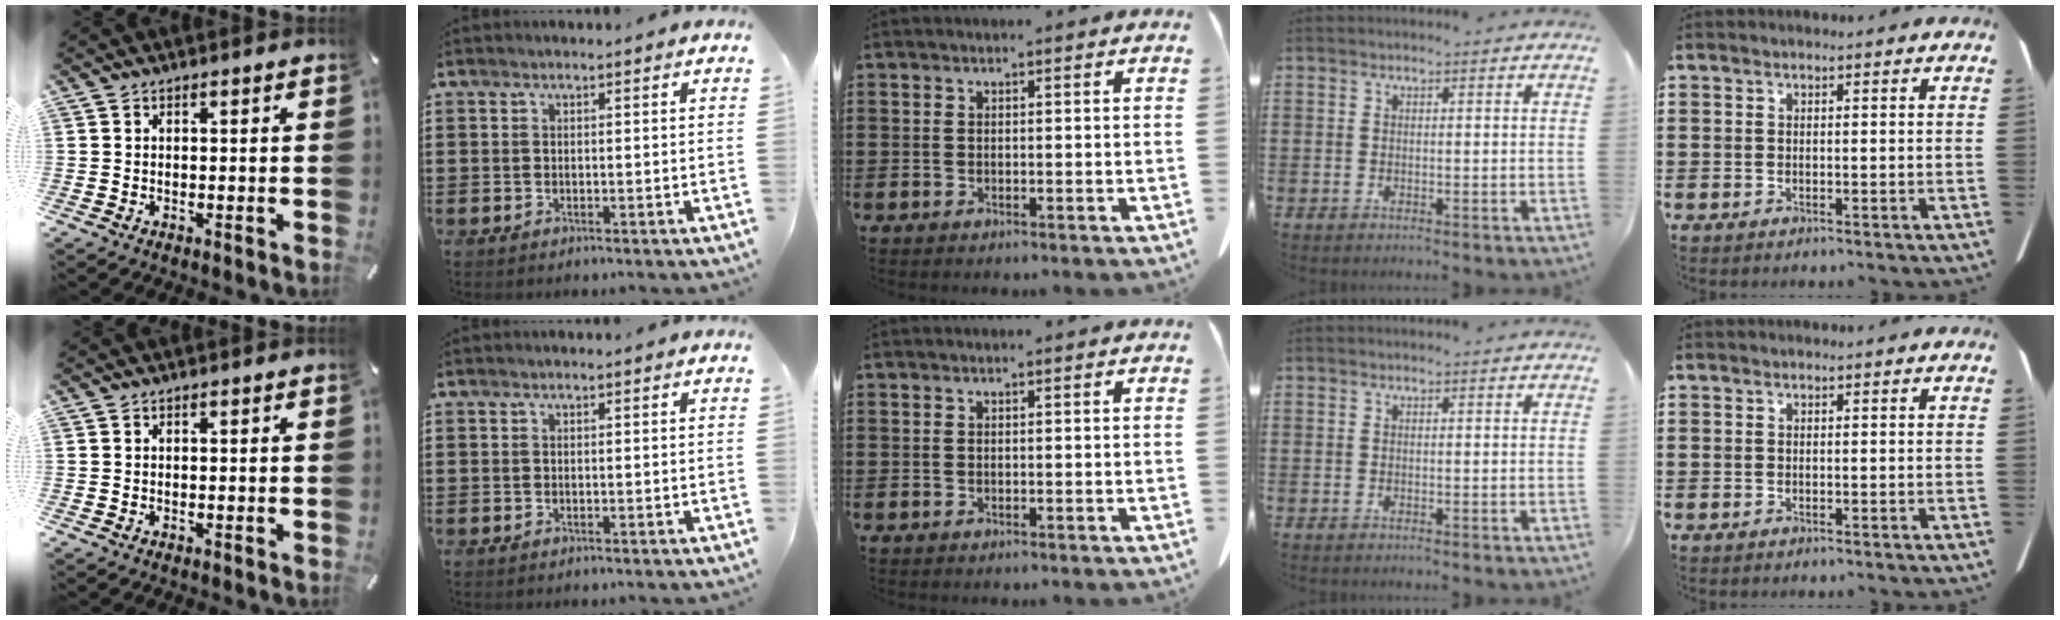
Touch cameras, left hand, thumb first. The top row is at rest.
{}